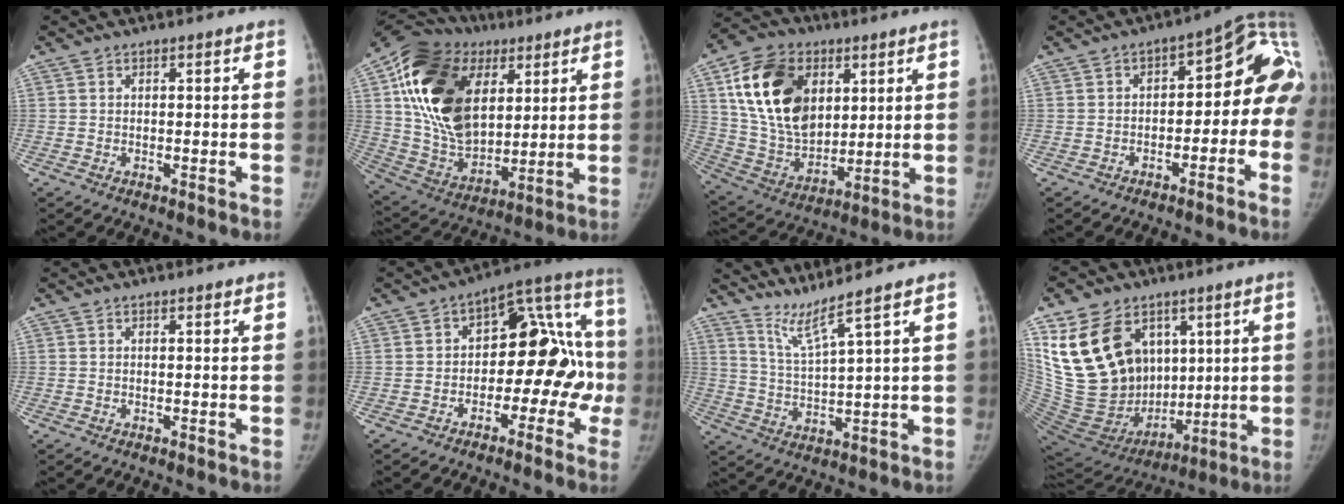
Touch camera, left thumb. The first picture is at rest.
{"total": 27.3, "force": [8.3, 18.3, 18.4], "torque": [-0.330, -0.009, 0.151]}
{"total": 21.7, "force": [6.9, 15.0, 14.0], "torque": [-0.233, -0.021, 0.132]}
{"total": 13.5, "force": [-4.1, 7.8, 10.3], "torque": [-0.099, 0.073, -0.058]}
{"total": 0.0}
{"total": 17.4, "force": [-3.3, 10.4, 13.6], "torque": [-0.135, 0.066, -0.051]}
{"total": 5.9, "force": [4.7, -2.1, 2.8], "torque": [-0.059, -0.053, 0.104]}
{"total": 24.5, "force": [8.2, 17.5, 15.1], "torque": [-0.268, -0.017, 0.178]}